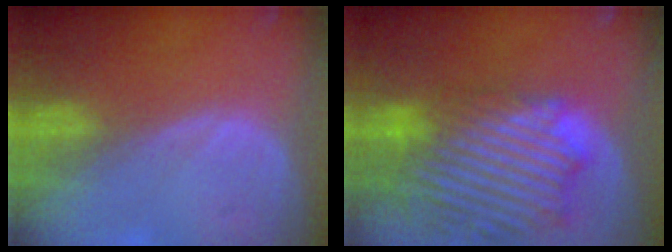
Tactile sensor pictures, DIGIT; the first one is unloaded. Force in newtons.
{"total": 14.4, "press": 12.4, "slide": 7.4}